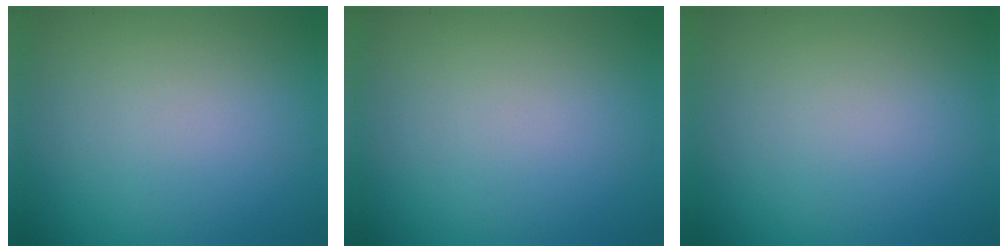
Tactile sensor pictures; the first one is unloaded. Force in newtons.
{"total": 0.0}
{"total": 0.0}